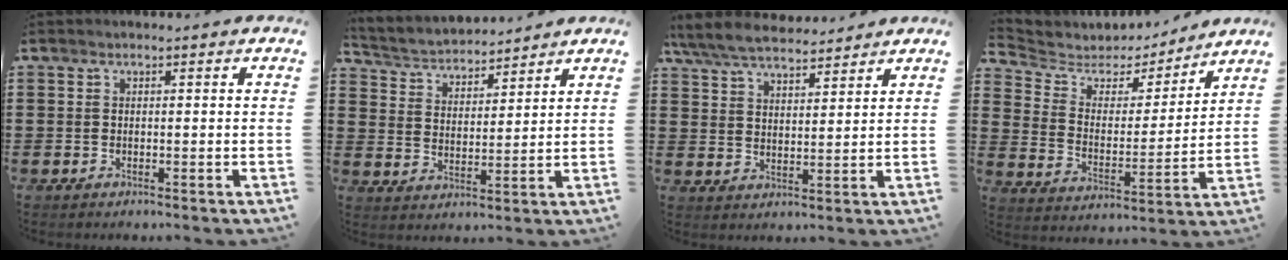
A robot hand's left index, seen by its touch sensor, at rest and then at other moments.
{"total": 3.6, "force": [3.5, 0.7, 0.0], "torque": [-0.022, -0.023, 0.058]}
{"total": 6.5, "force": [5.9, 1.4, 2.3], "torque": [-0.065, -0.018, 0.108]}
{"total": 4.8, "force": [4.0, 2.5, 0.7], "torque": [-0.046, -0.027, 0.064]}